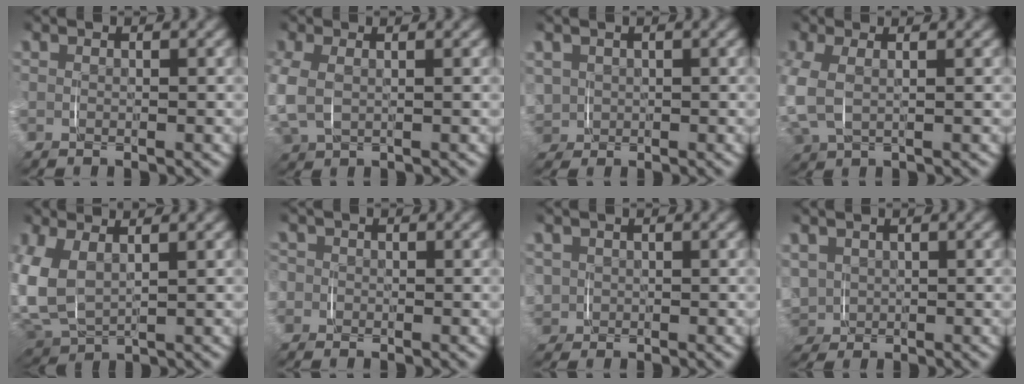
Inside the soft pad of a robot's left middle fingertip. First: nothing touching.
{"total": 4.8, "force": [-0.5, 4.0, 2.6], "torque": [-0.099, -0.019, -0.004]}
{"total": 4.0, "force": [-0.6, 3.8, 1.1], "torque": [-0.062, -0.030, 0.001]}
{"total": 5.7, "force": [-0.5, 4.5, 3.4], "torque": [-0.112, -0.015, -0.007]}
{"total": 8.0, "force": [0.2, 6.5, 4.7], "torque": [-0.159, -0.020, 0.006]}
{"total": 2.7, "force": [-1.0, 2.5, 0.2], "torque": [-0.017, -0.015, -0.022]}
{"total": 3.0, "force": [-0.4, 2.9, 0.6], "torque": [-0.045, -0.021, 0.000]}
{"total": 4.7, "force": [-0.8, 4.4, 1.5], "torque": [-0.072, -0.036, -0.001]}